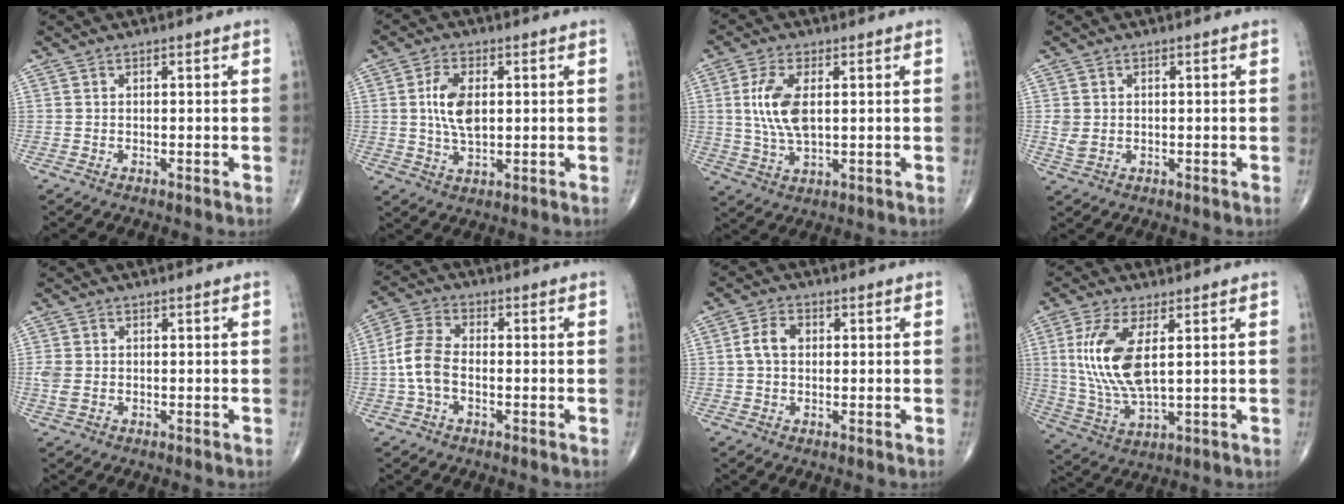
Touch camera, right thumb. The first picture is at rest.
{"total": 7.6, "force": [1.0, 4.0, 6.4], "torque": [-0.122, -0.002, 0.018]}
{"total": 8.8, "force": [1.4, 4.1, 7.6], "torque": [-0.163, -0.007, 0.029]}
{"total": 2.8, "force": [0.0, 2.2, 1.8], "torque": [-0.038, 0.003, 0.006]}
{"total": 3.1, "force": [-0.3, 2.2, 2.1], "torque": [-0.056, 0.004, -0.005]}
{"total": 7.7, "force": [-1.2, 4.6, 6.1], "torque": [-0.137, 0.023, -0.030]}
{"total": 4.4, "force": [0.5, 3.1, 3.1], "torque": [-0.061, 0.012, 0.005]}
{"total": 13.1, "force": [2.8, 5.2, 11.7], "torque": [-0.255, -0.014, 0.063]}